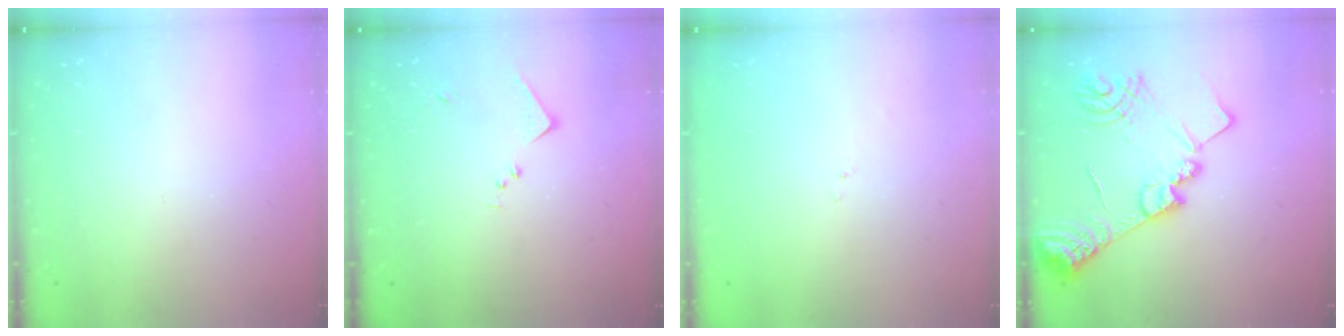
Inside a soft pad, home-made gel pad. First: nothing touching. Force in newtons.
{"total": 6.2, "press": 6.1, "slide": 0.7}
{"total": 6.6, "press": 6.6, "slide": 0.8}
{"total": 18.2, "press": 18.1, "slide": 1.5}